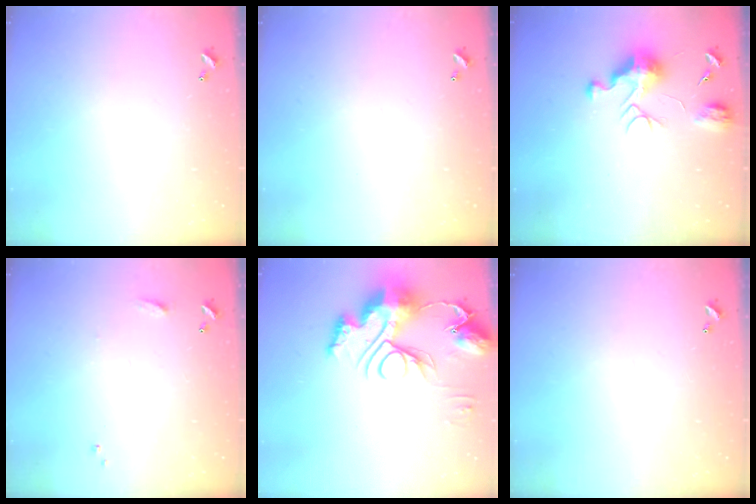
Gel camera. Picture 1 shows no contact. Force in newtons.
{"total": 0.0}
{"total": 9.5, "press": 9.5, "slide": 0.2}
{"total": 5.5, "press": 5.5, "slide": 0.7}
{"total": 16.7, "press": 16.6, "slide": 1.8}
{"total": 0.0}